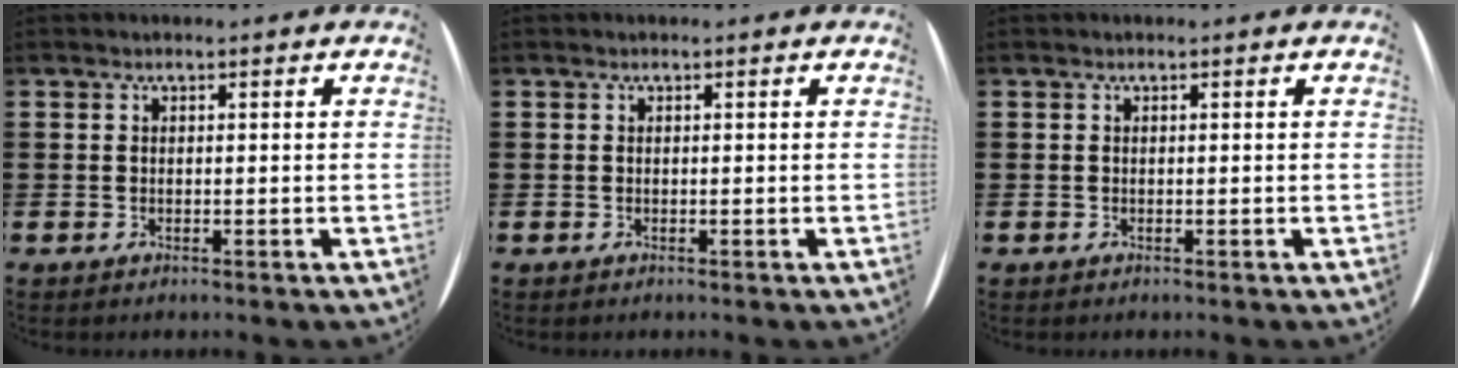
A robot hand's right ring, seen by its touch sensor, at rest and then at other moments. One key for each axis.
{"total": 0.0}
{"total": 0.0}